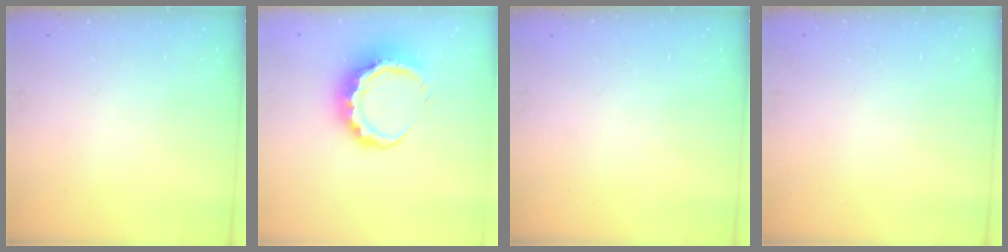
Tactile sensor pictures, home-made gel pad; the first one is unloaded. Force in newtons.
{"total": 9.7, "press": 9.5, "slide": 1.9}
{"total": 0.0}
{"total": 0.0}